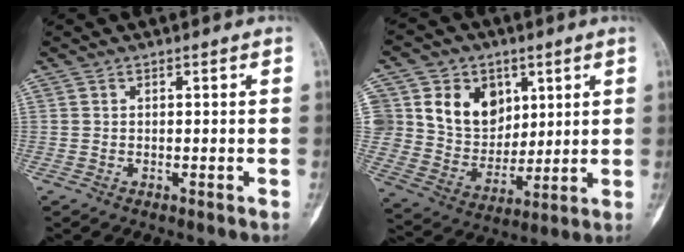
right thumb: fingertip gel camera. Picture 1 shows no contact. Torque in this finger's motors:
{"motor_torque": [-0.50, 1.00, 0.96, 0.64, 0.09]}